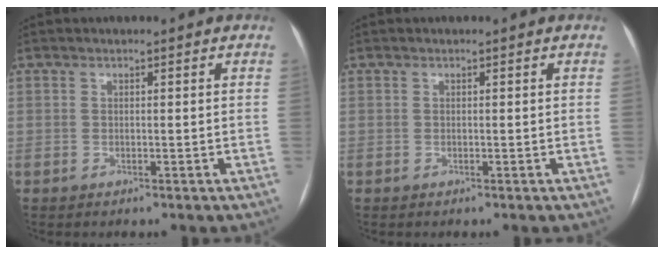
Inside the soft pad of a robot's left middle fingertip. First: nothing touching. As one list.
[{"total": 0.0}]